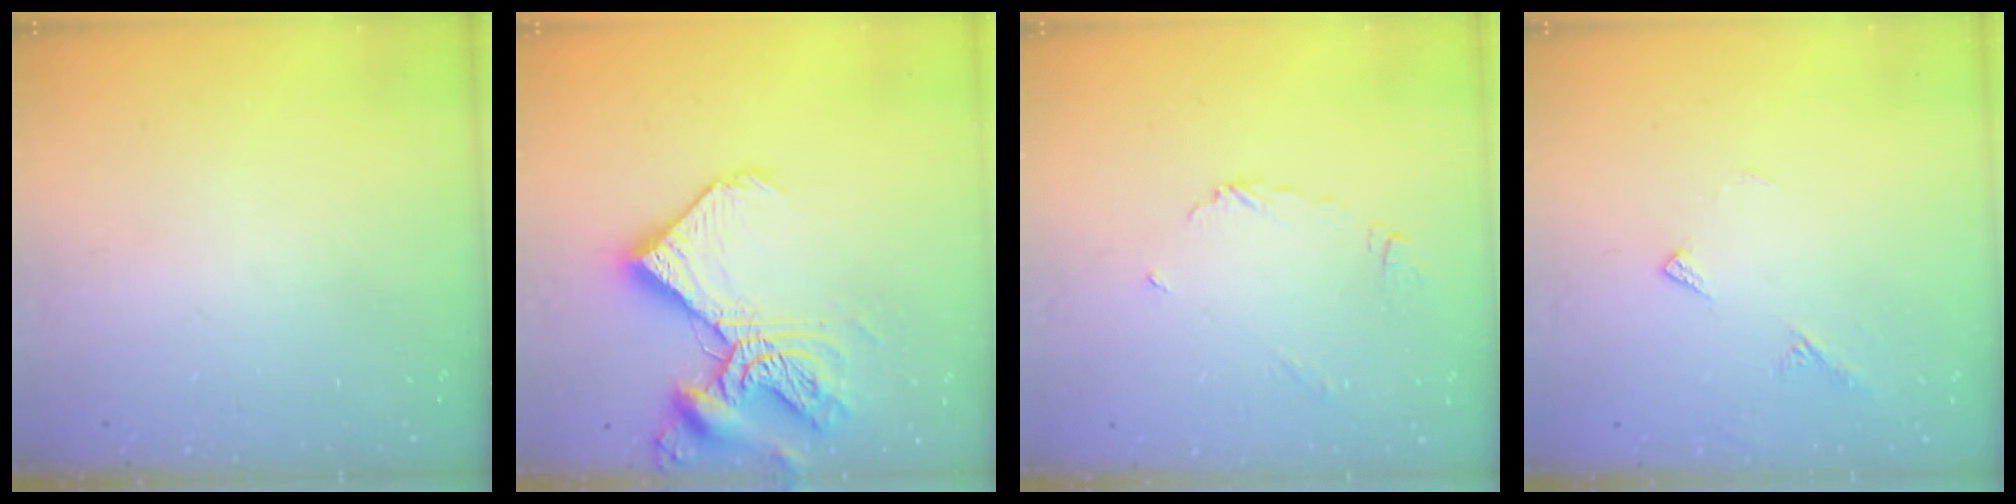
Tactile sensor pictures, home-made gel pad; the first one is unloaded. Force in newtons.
{"total": 16.8, "press": 16.7, "slide": 1.7}
{"total": 6.5, "press": 6.5, "slide": 0.7}
{"total": 6.4, "press": 6.4, "slide": 0.7}